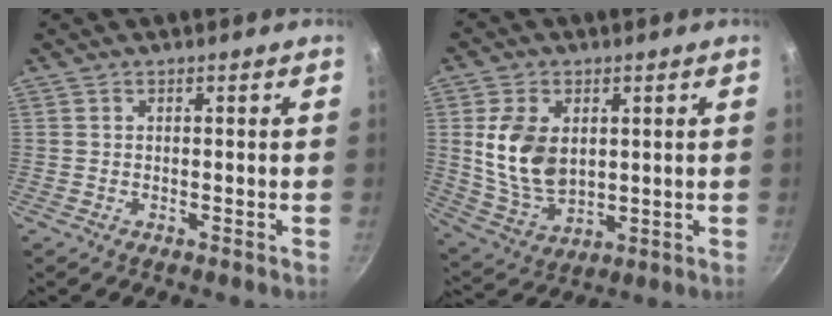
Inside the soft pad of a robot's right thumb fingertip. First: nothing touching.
{"total": 12.5, "force": [2.0, 8.4, 9.1], "torque": [-0.159, -0.023, 0.052]}